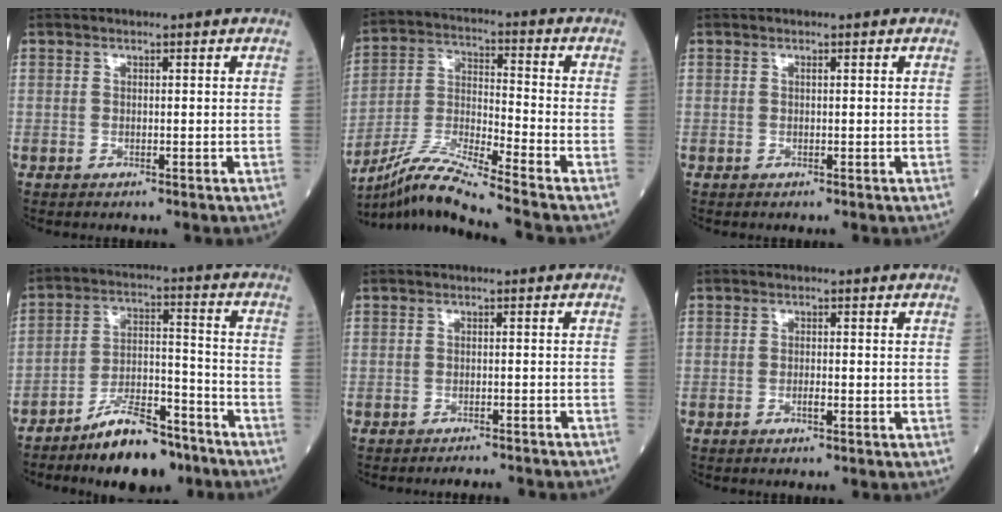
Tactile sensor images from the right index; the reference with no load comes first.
{"total": 12.0, "force": [-10.4, -2.1, 5.6], "torque": [-0.112, -0.014, -0.198]}
{"total": 0.0}
{"total": 11.3, "force": [-8.7, 3.5, 6.4], "torque": [-0.108, 0.014, -0.152]}
{"total": 5.6, "force": [-5.3, 0.2, 1.9], "torque": [-0.018, -0.010, -0.064]}
{"total": 1.2, "force": [-0.6, 0.2, 1.0], "torque": [-0.021, 0.001, -0.012]}